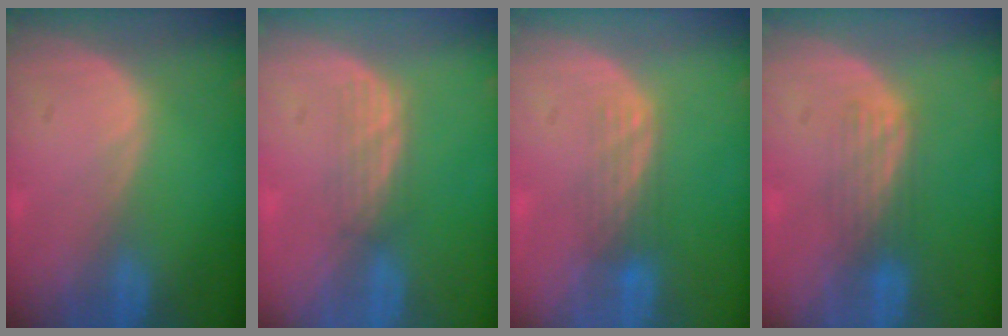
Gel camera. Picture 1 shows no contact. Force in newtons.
{"total": 2.9, "press": 2.6, "slide": 1.4}
{"total": 3.6, "press": 3.0, "slide": 2.0}
{"total": 3.3, "press": 3.3, "slide": 0.0}